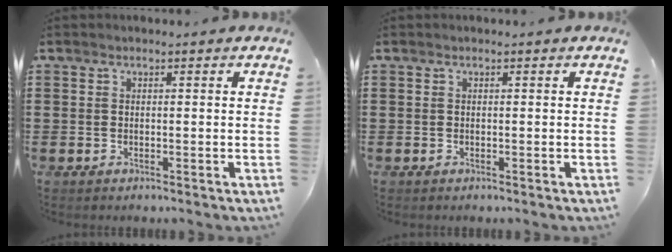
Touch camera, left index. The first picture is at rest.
{"total": 0.0}